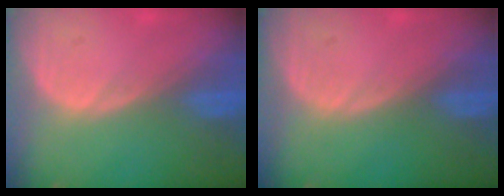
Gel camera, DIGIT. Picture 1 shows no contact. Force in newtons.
{"total": 0.0}